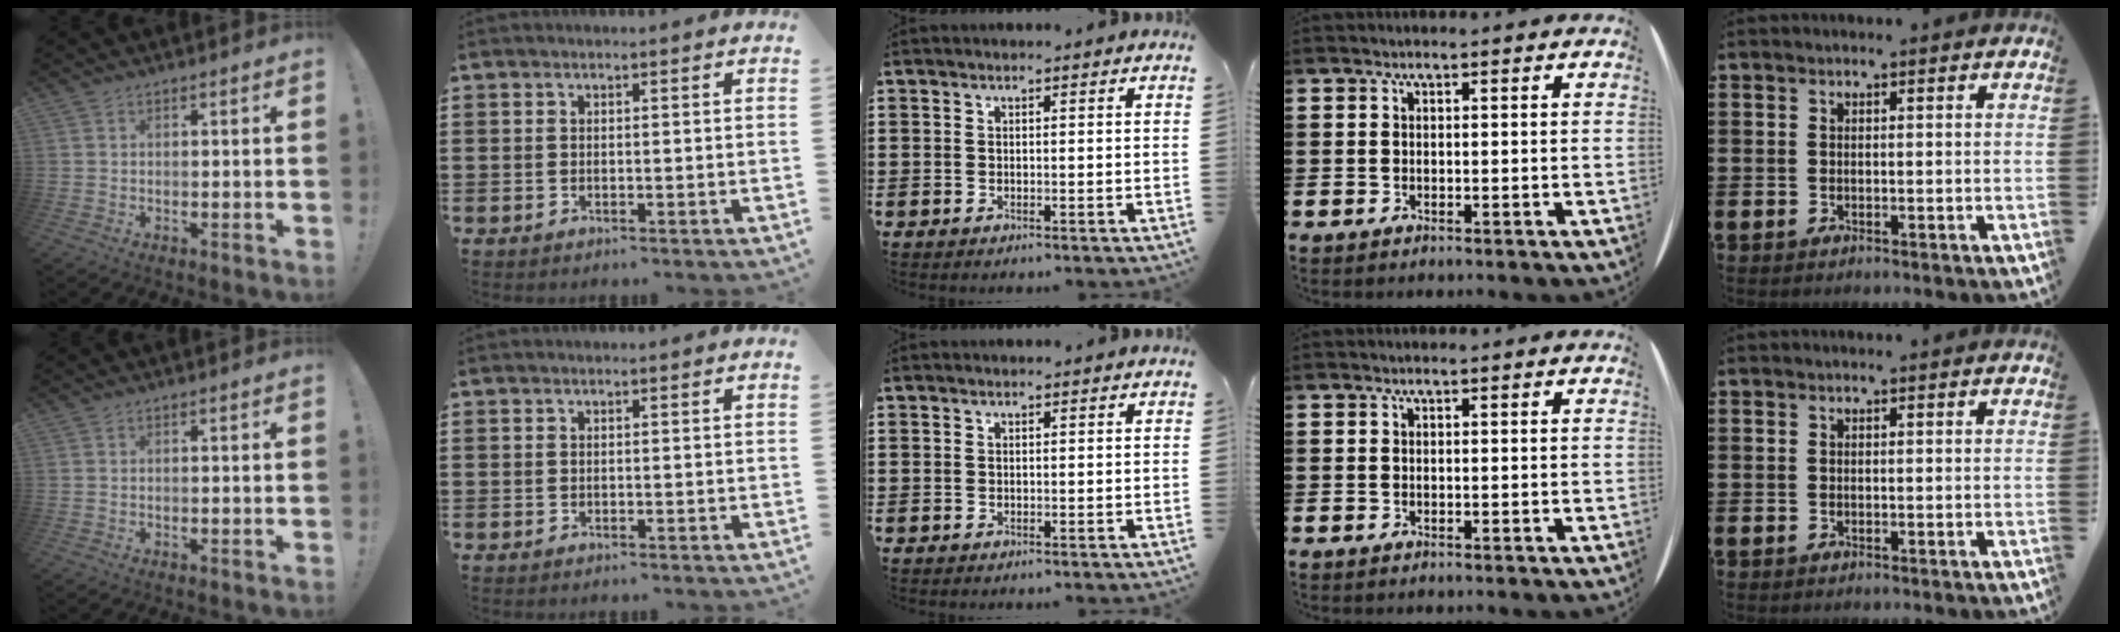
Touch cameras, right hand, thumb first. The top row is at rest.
{}